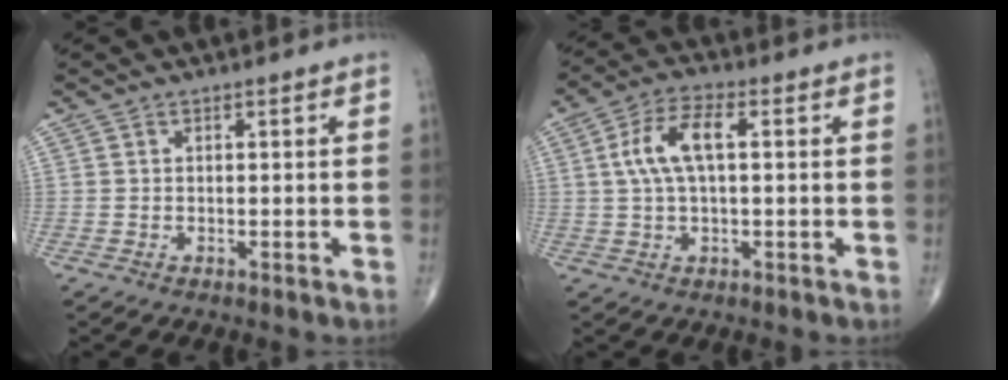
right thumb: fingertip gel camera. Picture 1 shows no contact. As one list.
[{"total": 8.2, "force": [1.4, 3.4, 7.4], "torque": [-0.156, 0.023, 0.022]}]